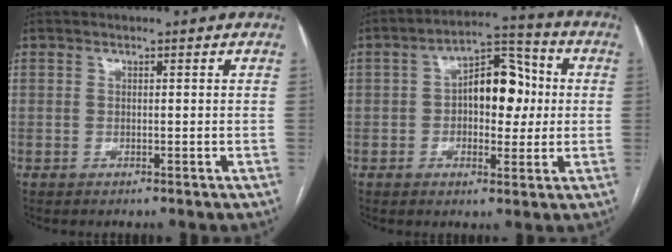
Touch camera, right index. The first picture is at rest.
{"total": 10.1, "force": [0.6, 5.2, 8.6], "torque": [-0.129, 0.034, 0.010]}